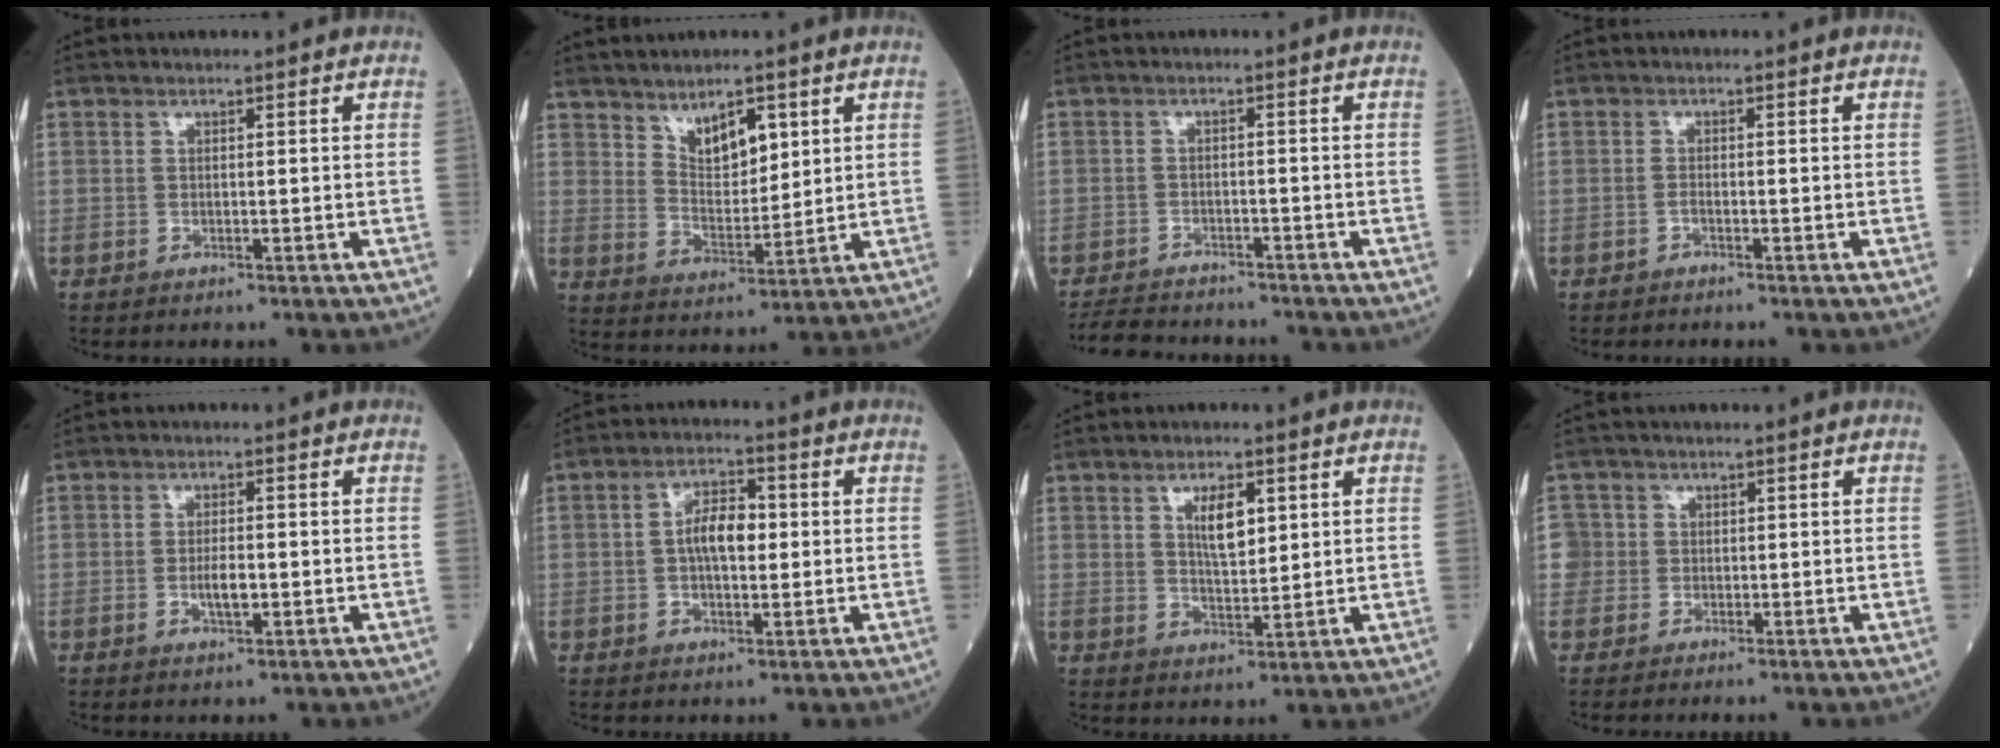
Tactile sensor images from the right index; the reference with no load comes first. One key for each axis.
{"total": 6.5, "fx": 3.6, "fy": 2.8, "fz": 4.6, "tx": -0.085, "ty": 0.000, "tz": 0.072}
{"total": 7.6, "fx": -7.1, "fy": 2.0, "fz": 1.7, "tx": -0.025, "ty": -0.007, "tz": -0.111}
{"total": 0.6, "fx": -0.5, "fy": 0.1, "fz": 0.4, "tx": -0.006, "ty": 0.001, "tz": -0.012}
{"total": 3.0, "fx": -0.7, "fy": 0.8, "fz": 2.8, "tx": -0.055, "ty": 0.000, "tz": -0.011}
{"total": 6.0, "fx": 0.2, "fy": 2.7, "fz": 5.4, "tx": -0.100, "ty": 0.012, "tz": -0.001}
{"total": 4.9, "fx": 1.9, "fy": 1.7, "fz": 4.2, "tx": -0.074, "ty": -0.003, "tz": 0.035}
{"total": 2.3, "fx": -0.3, "fy": 2.3, "fz": -0.1, "tx": 0.015, "ty": 0.011, "tz": -0.011}